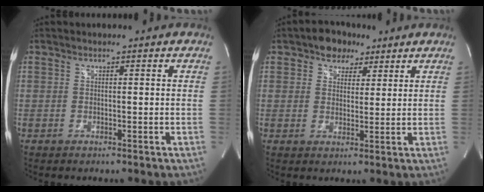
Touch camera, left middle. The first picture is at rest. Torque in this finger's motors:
{"motor_torque": [0.08, -0.07, -0.05, 0.00]}